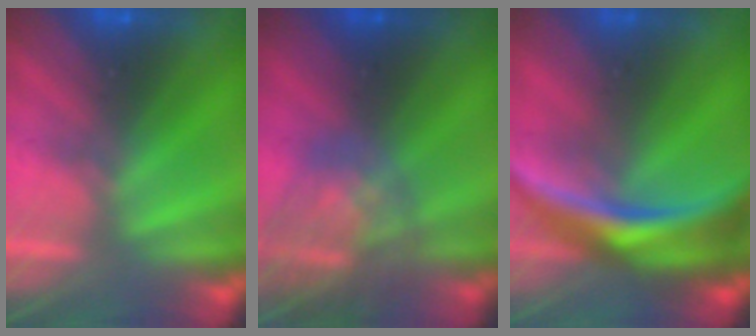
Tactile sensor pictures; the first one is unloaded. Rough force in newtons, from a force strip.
{"total": 6.7}
{"total": 9.3}